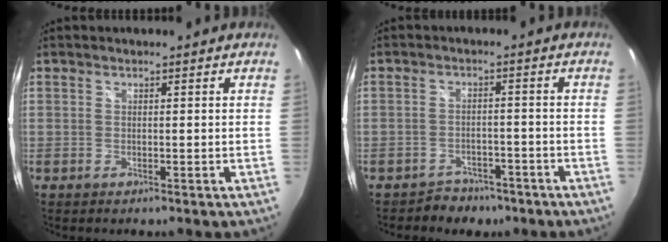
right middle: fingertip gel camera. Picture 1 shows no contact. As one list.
[{"total": 5.8, "force": [-4.4, 3.6, 1.0], "torque": [-0.027, 0.011, -0.059]}]